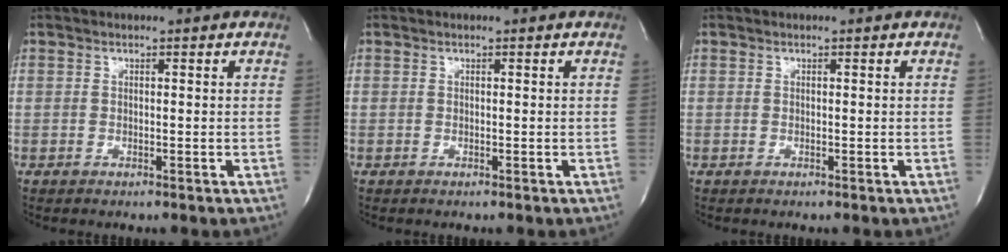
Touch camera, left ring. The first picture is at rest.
{"total": 0.0}
{"total": 0.0}